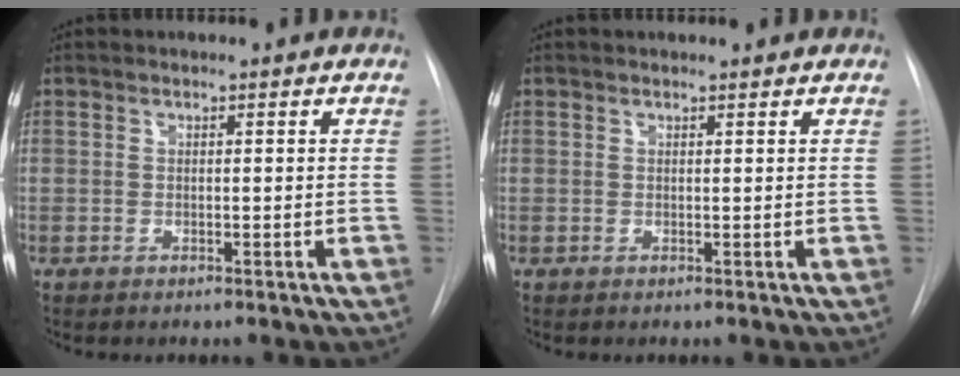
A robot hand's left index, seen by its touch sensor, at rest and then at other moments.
{"total": 1.9, "force": [1.9, 0.1, 0.2], "torque": [-0.007, 0.012, 0.024]}